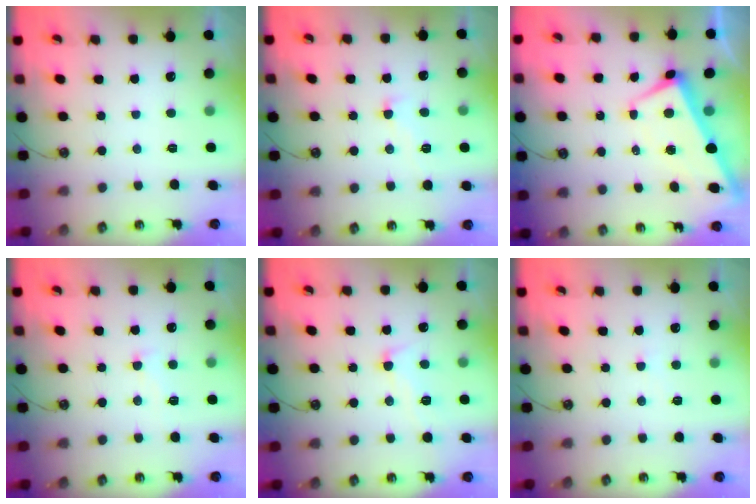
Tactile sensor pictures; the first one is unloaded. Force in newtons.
{"total": 0.7, "press": 0.0, "slide": 0.7}
{"total": 1.1, "press": 0.7, "slide": 0.9}
{"total": 0.6, "press": 0.3, "slide": 0.5}
{"total": 3.2, "press": 3.1, "slide": 0.9}
{"total": 2.9, "press": 2.9, "slide": 0.4}